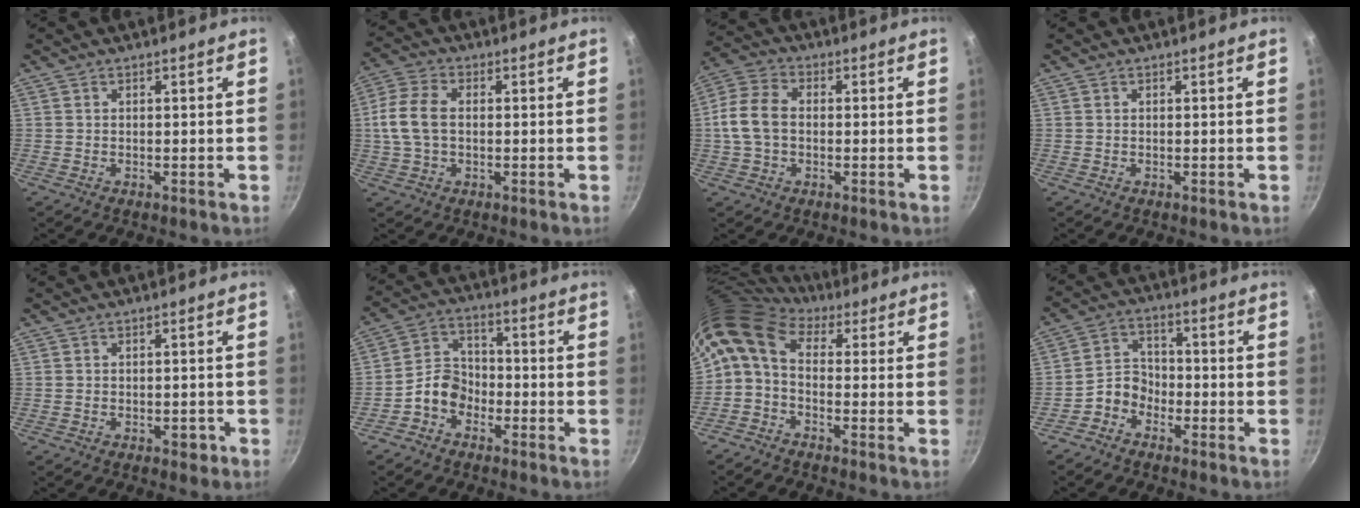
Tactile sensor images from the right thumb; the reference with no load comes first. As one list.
[{"total": 8.9, "force": [0.3, 5.7, 6.8], "torque": [-0.143, 0.018, -0.004]}, {"total": 9.2, "force": [-0.1, 6.5, 6.6], "torque": [-0.125, 0.022, -0.014]}, {"total": 0.0}, {"total": 2.1, "force": [-1.0, 1.3, 1.4], "torque": [-0.008, 0.014, -0.007]}, {"total": 7.1, "force": [-3.4, 5.3, 3.3], "torque": [-0.035, 0.043, -0.077]}, {"total": 9.4, "force": [1.2, 6.3, 6.9], "torque": [-0.138, 0.030, 0.001]}, {"total": 5.4, "force": [-3.2, 4.0, 2.0], "torque": [-0.013, 0.041, -0.072]}]